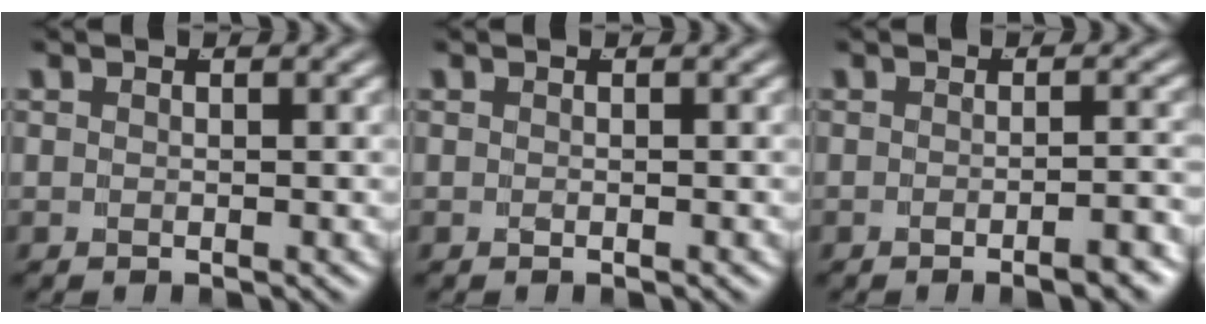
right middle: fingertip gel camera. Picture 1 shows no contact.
{"total": 0.0}
{"total": 2.7, "force": [-2.2, 0.0, 1.6], "torque": [-0.012, 0.014, -0.043]}